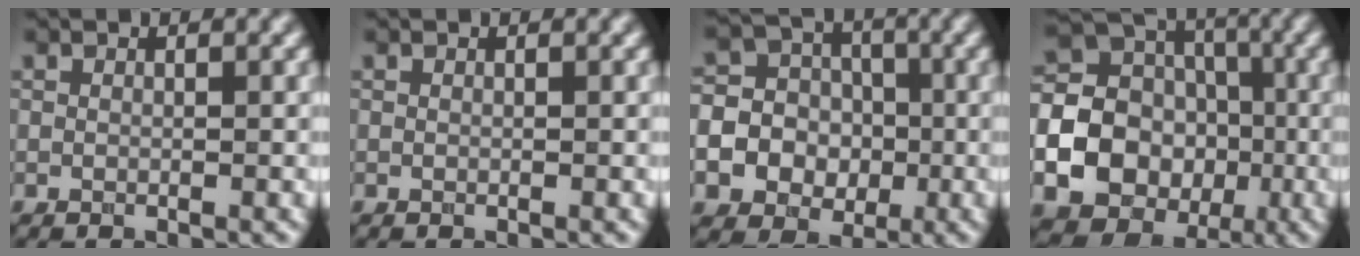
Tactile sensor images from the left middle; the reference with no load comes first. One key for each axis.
{"total": 0.0}
{"total": 15.1, "fx": -4.5, "fy": 14.0, "fz": 3.3, "tx": -0.113, "ty": -0.034, "tz": -0.096}
{"total": 24.9, "fx": -6.5, "fy": 23.1, "fz": 6.5, "tx": -0.162, "ty": -0.037, "tz": -0.153}